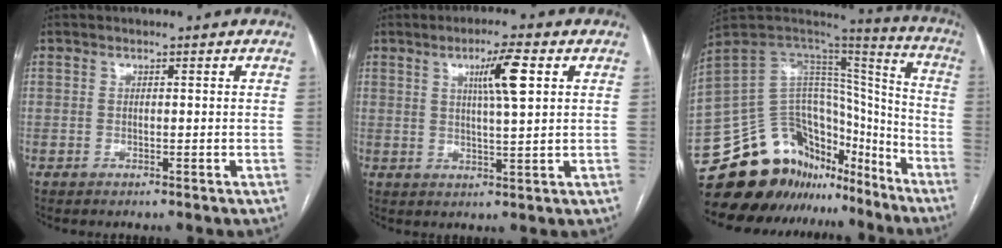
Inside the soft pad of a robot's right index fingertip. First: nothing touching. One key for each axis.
{"total": 6.6, "fx": 2.4, "fy": 0.3, "fz": 6.2, "tx": -0.104, "ty": 0.003, "tz": 0.041}
{"total": 22.0, "fx": -17.3, "fy": 11.7, "fz": 7.0, "tx": -0.138, "ty": 0.076, "tz": -0.275}